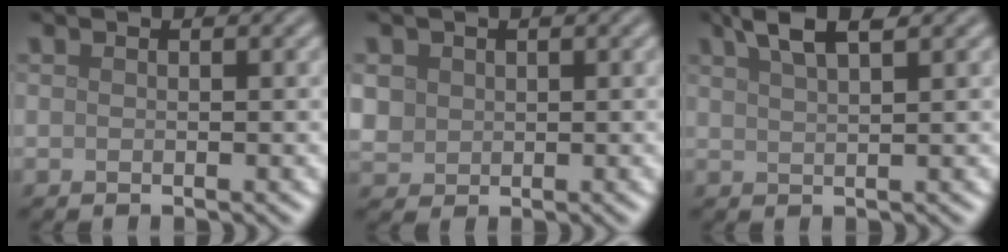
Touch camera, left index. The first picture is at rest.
{"total": 2.2, "force": [0.5, 2.0, 0.6], "torque": [-0.019, -0.002, 0.013]}
{"total": 3.5, "force": [2.4, 0.7, 2.3], "torque": [-0.033, 0.011, 0.043]}